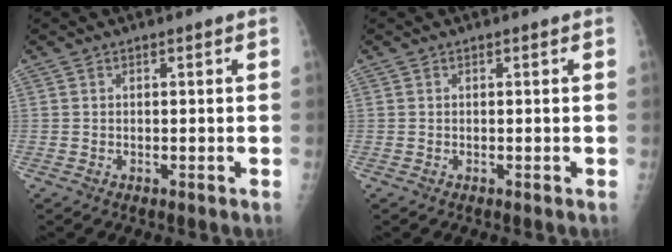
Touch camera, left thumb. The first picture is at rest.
{"total": 0.0}